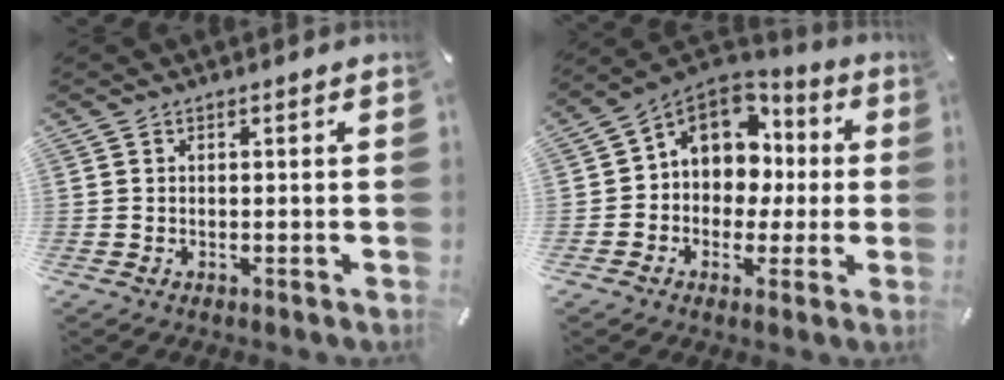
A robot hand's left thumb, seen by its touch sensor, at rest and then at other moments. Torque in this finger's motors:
{"motor_torque": [1.87, 3.14, 0.33, 0.00, 0.16]}